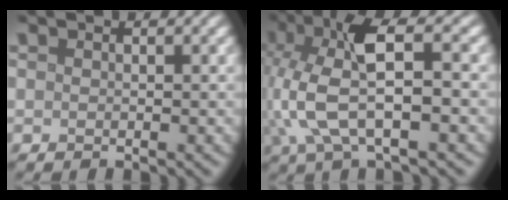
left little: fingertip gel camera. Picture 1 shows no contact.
{"total": 8.6, "force": [-0.2, 3.1, 8.0], "torque": [-0.184, 0.017, -0.011]}